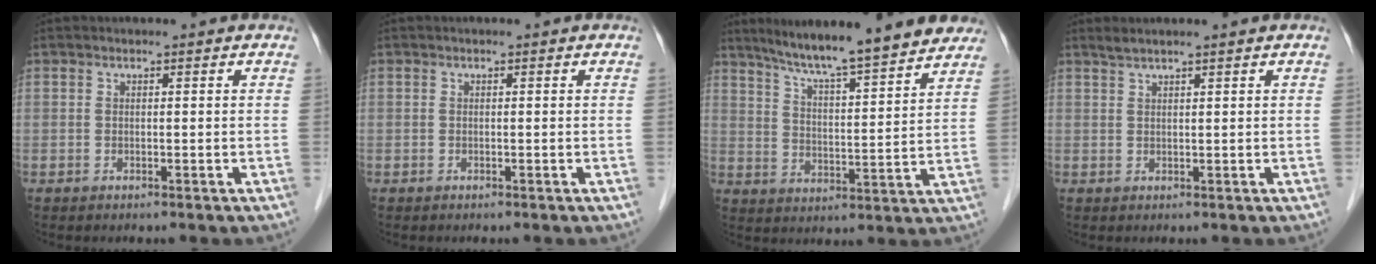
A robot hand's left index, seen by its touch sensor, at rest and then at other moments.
{"total": 0.0}
{"total": 17.2, "force": [15.0, 1.1, 8.4], "torque": [-0.126, 0.011, 0.216]}
{"total": 2.1, "force": [1.7, -0.5, 1.0], "torque": [-0.021, 0.013, 0.038]}